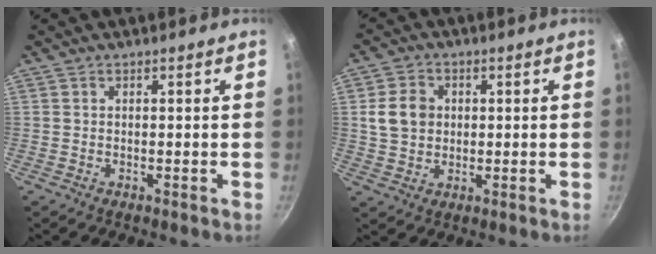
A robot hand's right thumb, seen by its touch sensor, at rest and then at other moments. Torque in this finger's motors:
{"motor_torque": [0.29, 1.74, 0.56, 0.28, 0.05]}